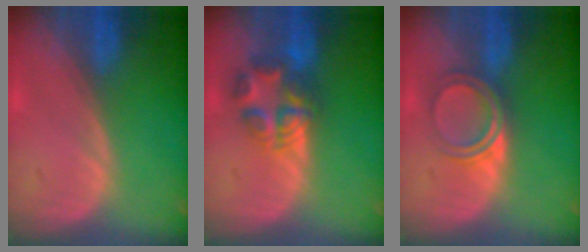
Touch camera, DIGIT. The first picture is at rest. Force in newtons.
{"total": 6.4, "press": 6.3, "slide": 1.4}
{"total": 4.9, "press": 4.4, "slide": 2.2}